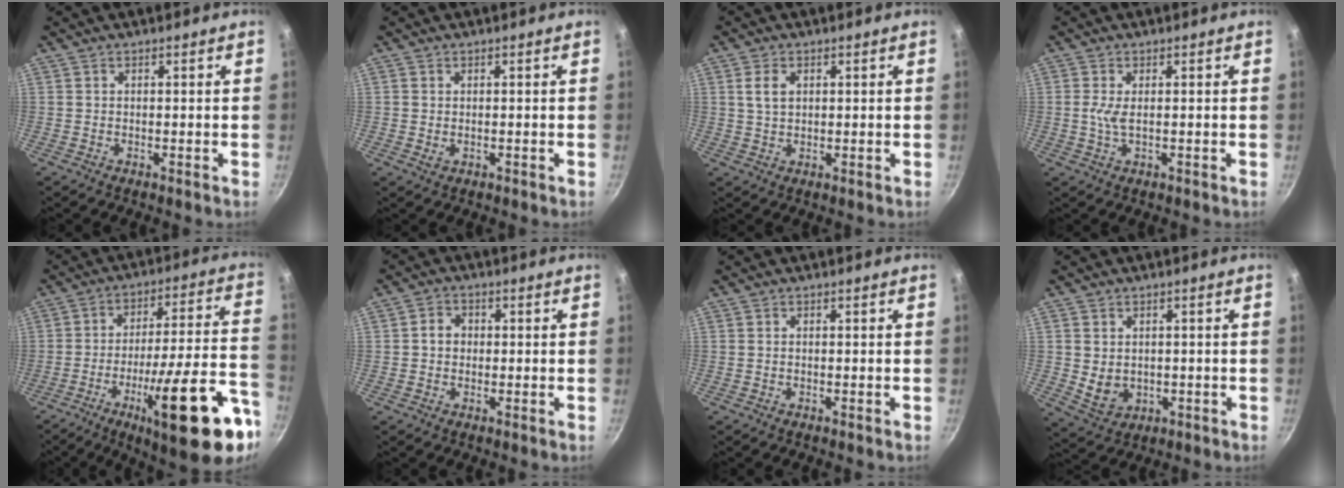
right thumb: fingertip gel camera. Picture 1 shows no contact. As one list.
[{"total": 0.9, "force": [-0.1, 0.7, 0.5], "torque": [-0.007, -0.002, -0.001]}, {"total": 3.5, "force": [1.1, 2.3, 2.5], "torque": [-0.039, 0.000, 0.023]}, {"total": 2.5, "force": [0.0, 0.8, 2.3], "torque": [-0.051, -0.003, -0.001]}, {"total": 24.2, "force": [-11.4, 5.2, 20.7], "torque": [-0.265, 0.041, -0.169]}, {"total": 3.2, "force": [0.1, 2.8, 1.6], "torque": [-0.010, 0.009, -0.002]}, {"total": 0.0}, {"total": 5.3, "force": [0.1, 4.4, 3.0], "torque": [-0.042, -0.007, 0.017]}]